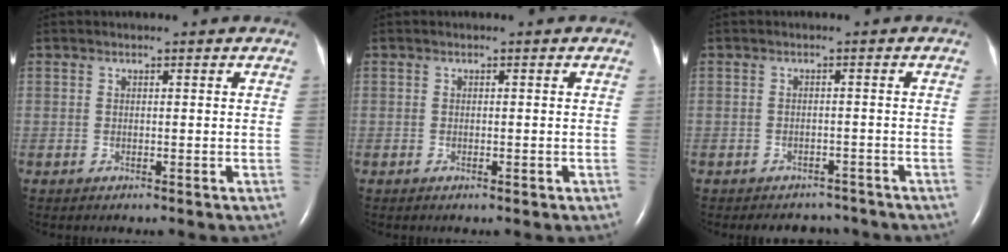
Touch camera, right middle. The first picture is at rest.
{"total": 0.8, "force": [-0.4, 0.2, 0.6], "torque": [-0.013, -0.001, -0.002]}
{"total": 5.3, "force": [-4.8, 2.3, 0.5], "torque": [-0.006, 0.006, -0.054]}